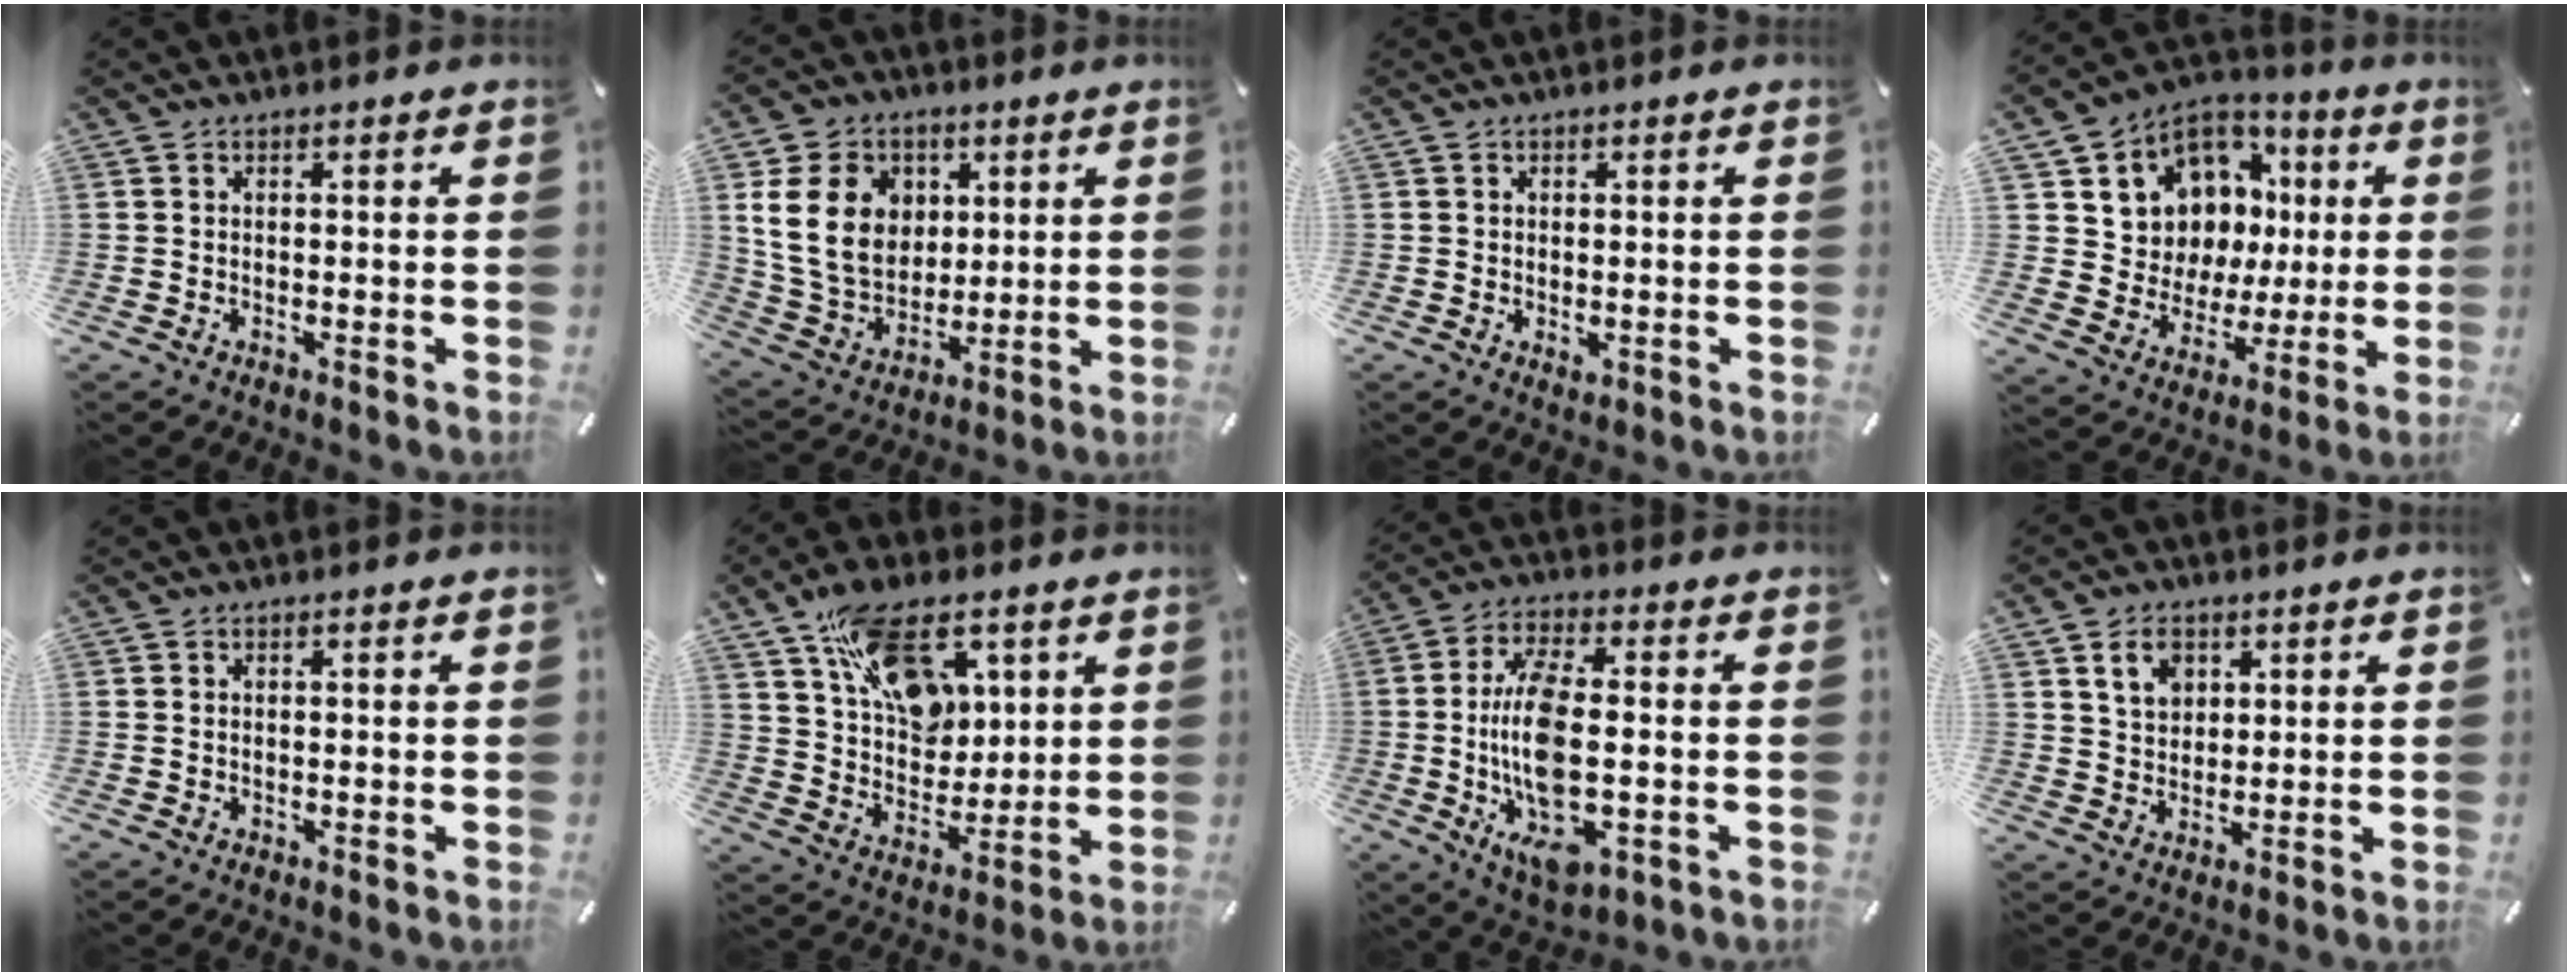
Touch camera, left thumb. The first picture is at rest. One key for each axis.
{"total": 15.5, "fx": 3.8, "fy": 12.8, "fz": 8.0, "tx": -0.170, "ty": -0.003, "tz": 0.072}
{"total": 1.0, "fx": 0.0, "fy": 0.8, "fz": 0.6, "tx": -0.012, "ty": 0.002, "tz": 0.000}
{"total": 10.1, "fx": 3.4, "fy": 9.4, "fz": 1.2, "tx": -0.029, "ty": -0.051, "tz": 0.079}
{"total": 0.5, "fx": 0.0, "fy": 0.4, "fz": 0.4, "tx": -0.008, "ty": 0.001, "tz": -0.002}
{"total": 17.0, "fx": 8.7, "fy": 10.8, "fz": 9.8, "tx": -0.169, "ty": -0.028, "tz": 0.164}
{"total": 17.6, "fx": -1.6, "fy": 8.4, "fz": 15.4, "tx": -0.285, "ty": -0.013, "tz": -0.022}
{"total": 6.5, "fx": 3.0, "fy": 5.1, "fz": 2.6, "tx": -0.044, "ty": 0.002, "tz": 0.053}